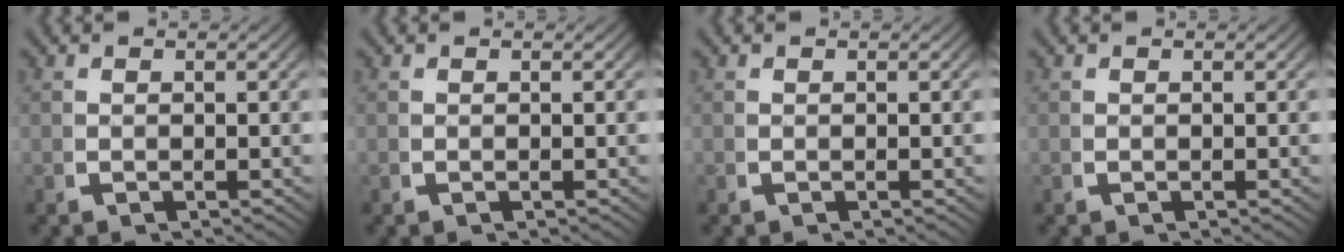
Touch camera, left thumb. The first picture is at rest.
{"total": 0.0}
{"total": 0.0}
{"total": 0.0}